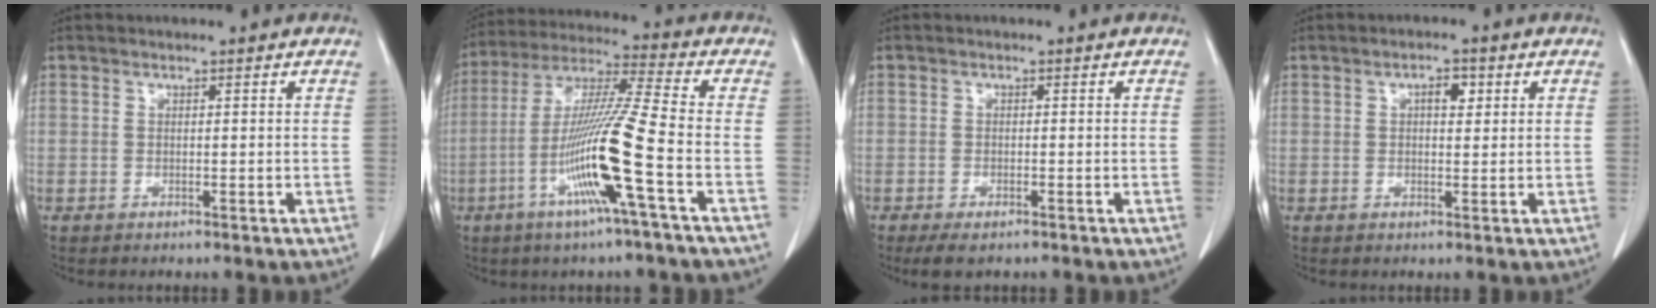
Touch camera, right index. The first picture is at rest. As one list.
[{"total": 15.0, "force": [-5.0, -1.4, 14.0], "torque": [-0.279, -0.011, -0.103]}, {"total": 3.4, "force": [-2.4, 1.1, 2.1], "torque": [-0.037, -0.008, -0.034]}, {"total": 2.6, "force": [0.9, 1.2, 2.2], "torque": [-0.035, 0.004, 0.012]}]